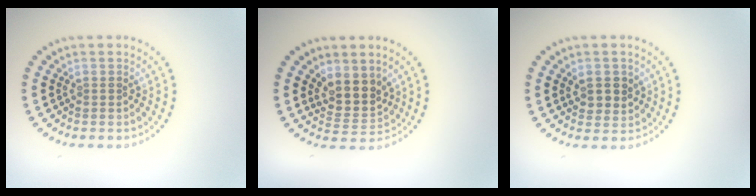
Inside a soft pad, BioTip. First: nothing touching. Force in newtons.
{"total": 3.3, "press": 2.7, "slide": 1.9}
{"total": 2.3, "press": 2.2, "slide": 0.7}